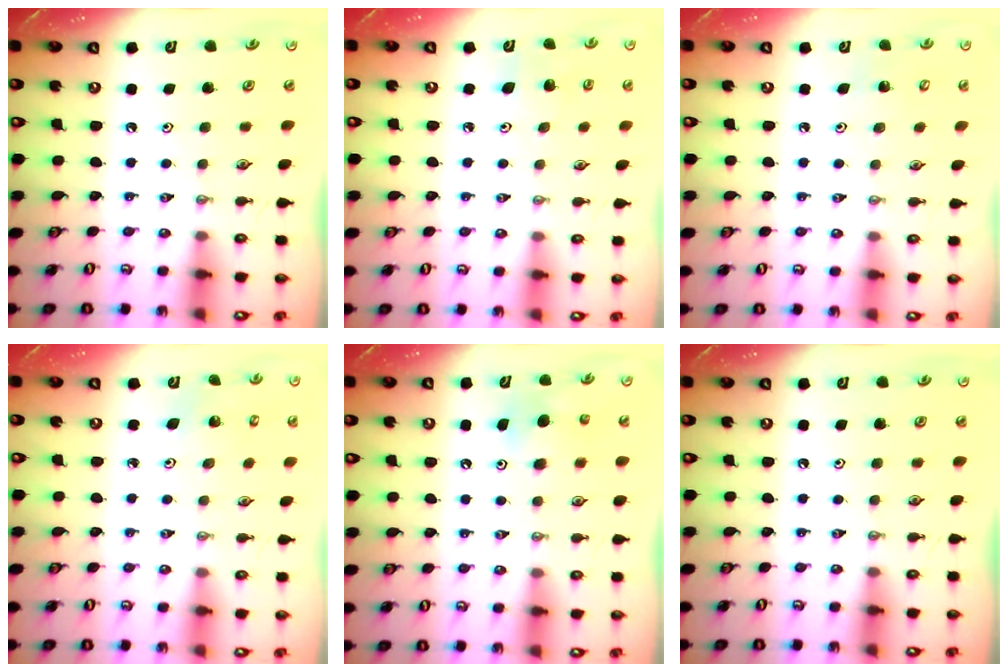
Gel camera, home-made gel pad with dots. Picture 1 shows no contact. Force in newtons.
{"total": 5.6, "press": 5.3, "slide": 2.0}
{"total": 4.3, "press": 4.3, "slide": 0.4}
{"total": 2.2, "press": 2.2, "slide": 0.2}
{"total": 6.2, "press": 6.1, "slide": 1.1}
{"total": 0.0}